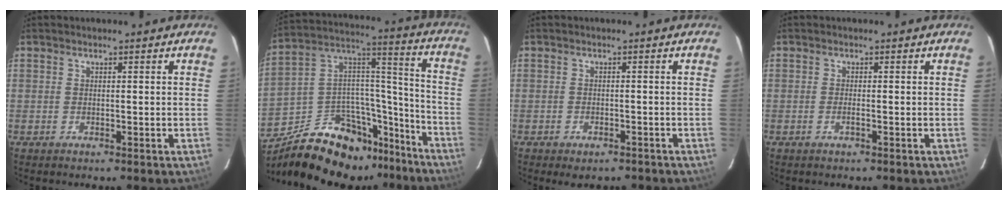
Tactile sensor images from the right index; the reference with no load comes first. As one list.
[{"total": 23.4, "force": [-19.0, 10.0, 9.5], "torque": [-0.156, 0.049, -0.297]}, {"total": 3.8, "force": [-3.1, 1.9, 1.4], "torque": [-0.012, 0.000, -0.038]}, {"total": 1.0, "force": [-0.4, 0.1, 0.9], "torque": [-0.020, 0.000, -0.007]}]